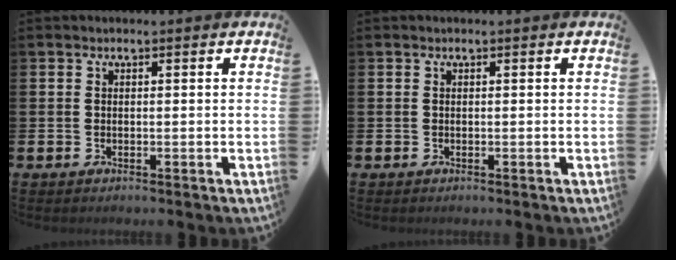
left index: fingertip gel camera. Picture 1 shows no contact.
{"total": 0.0}